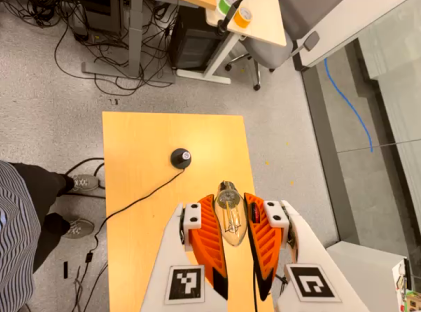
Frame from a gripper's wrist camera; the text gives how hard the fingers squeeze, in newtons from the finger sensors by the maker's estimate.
{"total": 21.2, "left": 25.6, "right": 16.7}